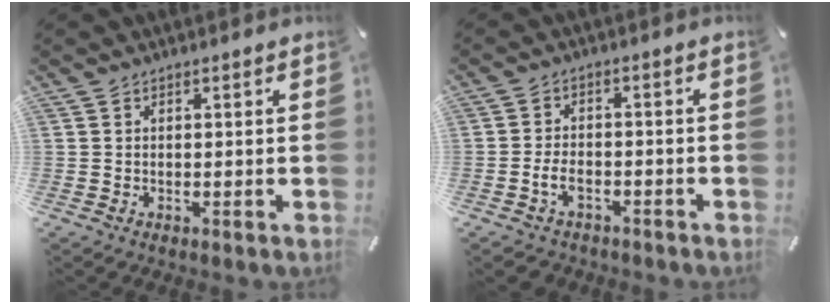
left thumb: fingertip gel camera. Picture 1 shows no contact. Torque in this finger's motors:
{"motor_torque": [-0.17, 0.98, 0.29, 0.29, 0.10]}